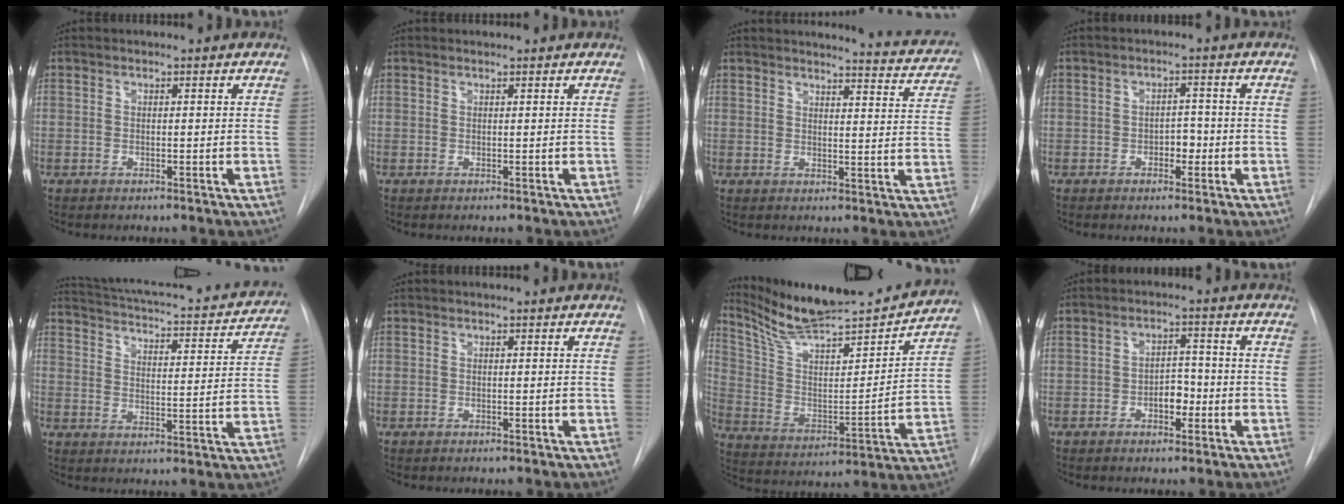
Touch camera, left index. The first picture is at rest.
{"total": 0.5, "force": [0.5, 0.0, -0.1], "torque": [-0.001, 0.006, 0.011]}
{"total": 11.8, "force": [11.6, 1.2, 2.2], "torque": [-0.013, -0.055, 0.111]}
{"total": 2.4, "force": [-0.9, 1.5, 1.8], "torque": [-0.019, 0.007, -0.012]}
{"total": 22.2, "force": [20.4, 4.1, 8.0], "torque": [-0.128, -0.024, 0.256]}
{"total": 0.0}
{"total": 21.7, "force": [20.2, 1.8, 7.7], "torque": [-0.134, -0.030, 0.314]}
{"total": 3.6, "force": [-1.4, 2.0, 2.6], "torque": [-0.034, 0.008, -0.022]}